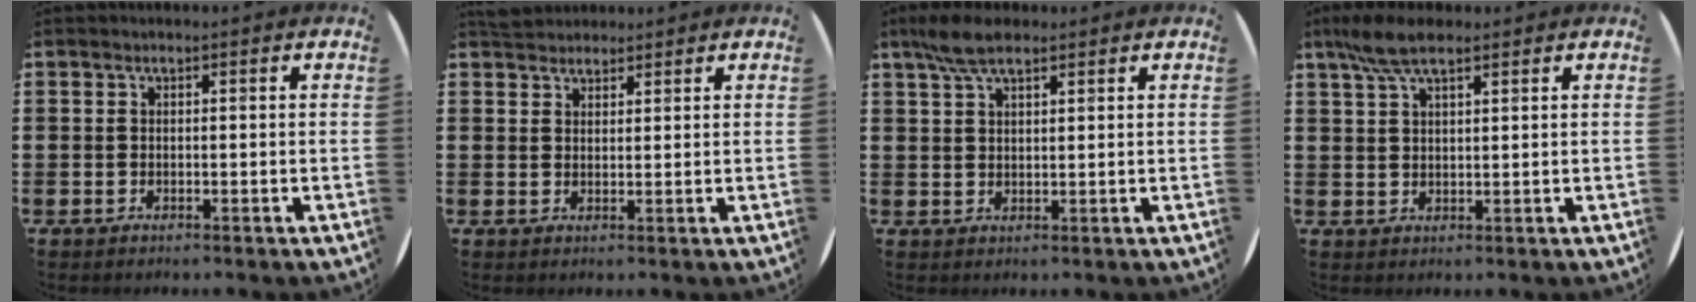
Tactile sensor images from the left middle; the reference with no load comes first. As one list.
[{"total": 2.6, "force": [2.5, 0.8, 0.0], "torque": [0.004, -0.002, 0.047]}, {"total": 4.8, "force": [3.5, 1.6, 2.9], "torque": [-0.064, 0.004, 0.063]}, {"total": 5.4, "force": [3.9, 1.4, 3.4], "torque": [-0.076, 0.002, 0.070]}]